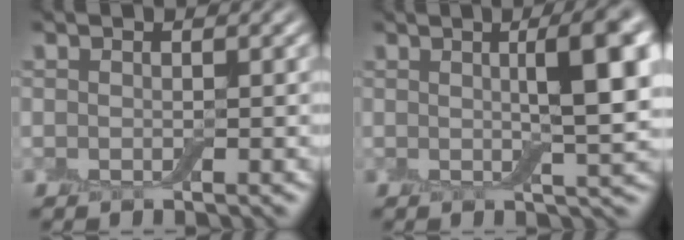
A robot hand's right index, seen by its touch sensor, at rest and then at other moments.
{"total": 7.2, "force": [1.5, 1.6, 6.8], "torque": [-0.079, 0.008, 0.021]}